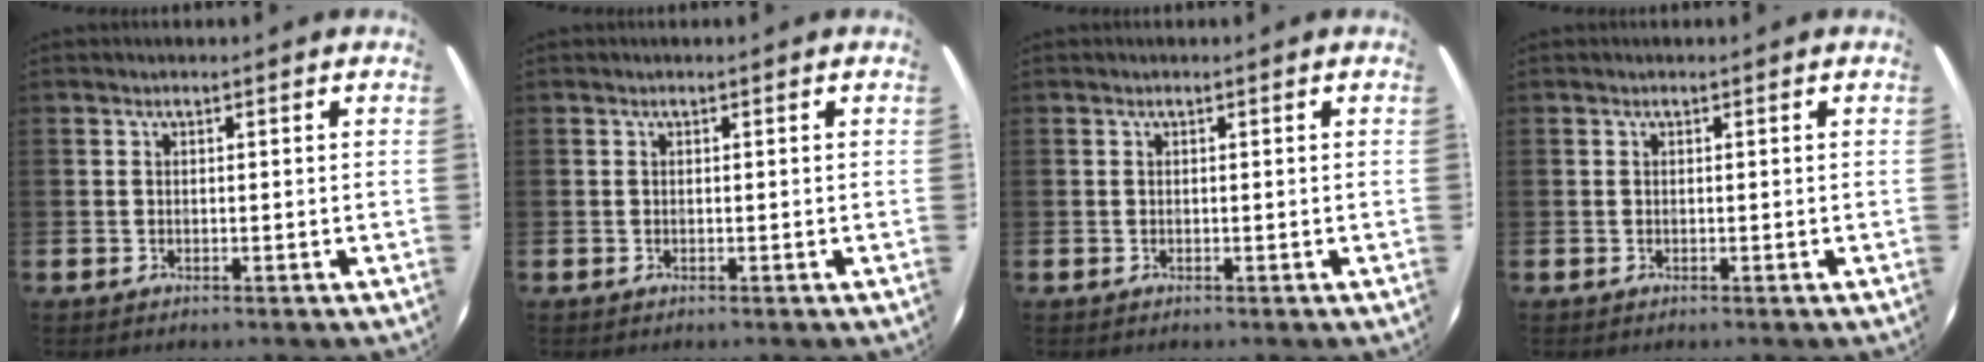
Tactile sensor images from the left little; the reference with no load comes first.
{"total": 0.0}
{"total": 0.0}
{"total": 0.0}